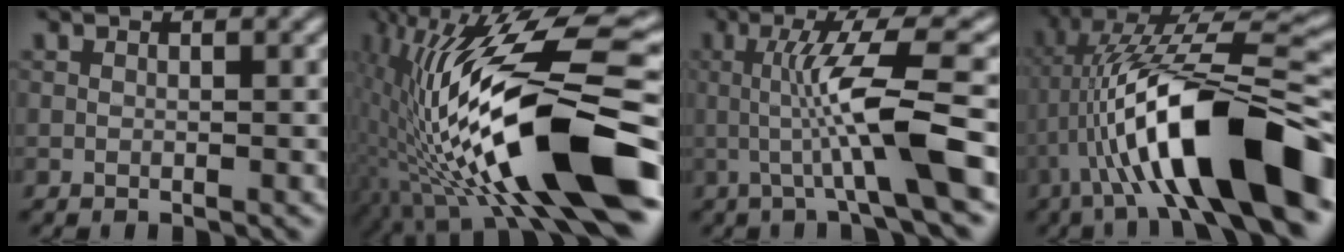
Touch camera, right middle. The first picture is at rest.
{"total": 14.1, "force": [-4.1, 2.9, 13.1], "torque": [-0.246, 0.033, -0.058]}
{"total": 7.4, "force": [-1.0, 0.7, 7.3], "torque": [-0.131, 0.019, -0.005]}
{"total": 14.3, "force": [-3.8, 3.4, 13.4], "torque": [-0.234, 0.037, -0.052]}